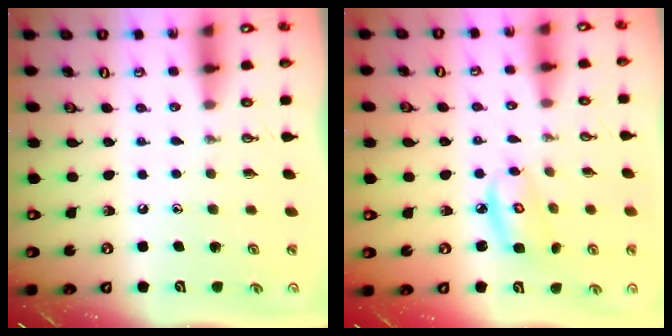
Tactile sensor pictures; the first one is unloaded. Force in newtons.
{"total": 6.0, "press": 6.0, "slide": 0.1}